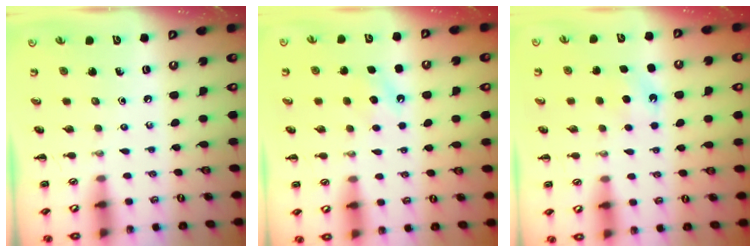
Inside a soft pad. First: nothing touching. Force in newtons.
{"total": 6.5, "press": 6.2, "slide": 2.0}
{"total": 4.7, "press": 4.5, "slide": 1.3}